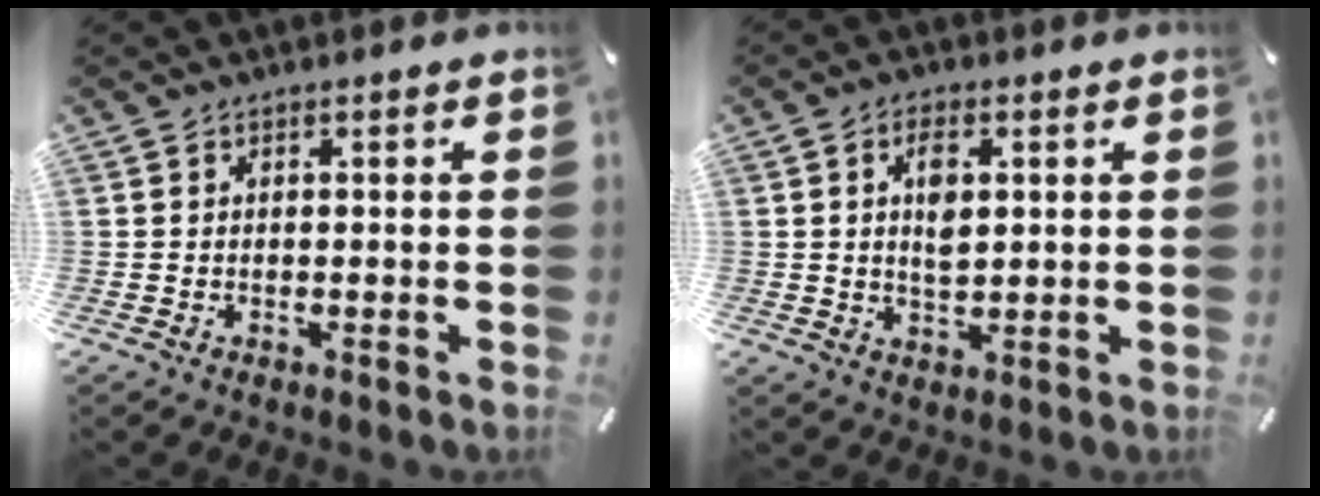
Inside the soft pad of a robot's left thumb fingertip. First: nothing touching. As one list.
[{"total": 5.8, "force": [1.4, 3.2, 4.6], "torque": [-0.083, -0.005, 0.015]}]